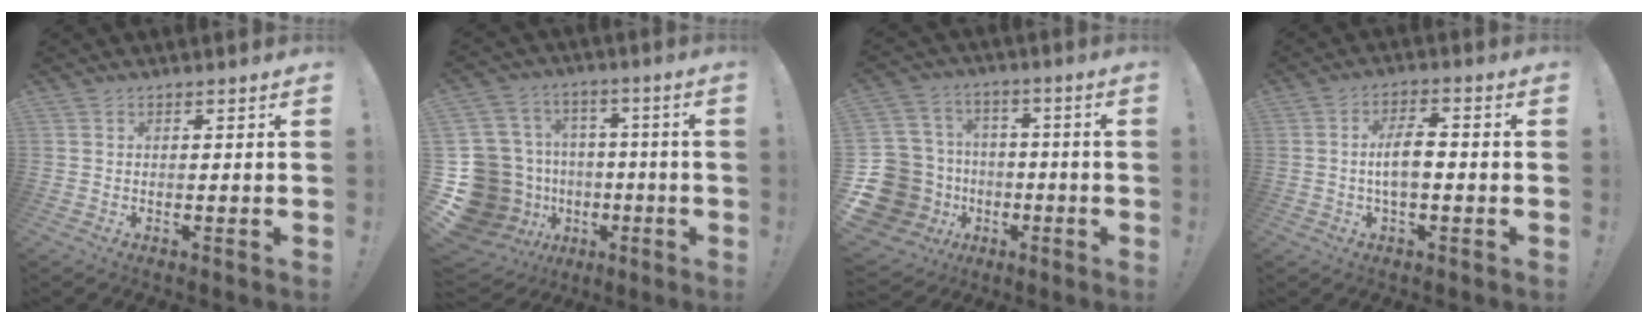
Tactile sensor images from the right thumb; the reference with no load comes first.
{"total": 21.5, "force": [-5.5, 18.1, 10.3], "torque": [-0.193, 0.020, -0.027]}
{"total": 18.3, "force": [-4.4, 15.9, 8.0], "torque": [-0.173, 0.030, -0.030]}
{"total": 7.2, "force": [-0.9, 2.8, 6.6], "torque": [-0.117, 0.004, -0.021]}